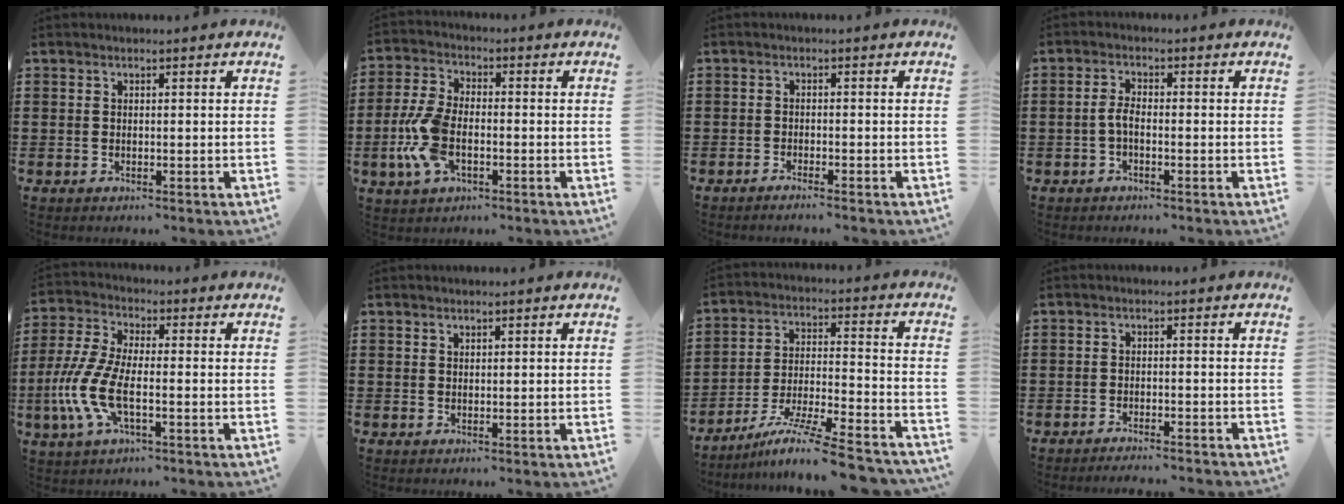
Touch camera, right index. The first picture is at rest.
{"total": 8.5, "force": [-2.3, 4.3, 6.9], "torque": [-0.166, -0.007, -0.046]}
{"total": 1.3, "force": [-1.3, -0.1, 0.3], "torque": [-0.006, 0.002, -0.026]}
{"total": 2.5, "force": [-0.9, 0.9, 2.2], "torque": [-0.055, -0.003, -0.021]}
{"total": 8.7, "force": [-2.7, 3.6, 7.4], "torque": [-0.189, -0.017, -0.057]}
{"total": 0.7, "force": [0.5, 0.4, 0.1], "torque": [-0.003, 0.001, 0.011]}
{"total": 10.8, "force": [-8.8, 0.3, 6.3], "torque": [-0.114, 0.005, -0.172]}
{"total": 2.0, "force": [-2.0, -0.3, 0.3], "torque": [-0.007, 0.002, -0.041]}